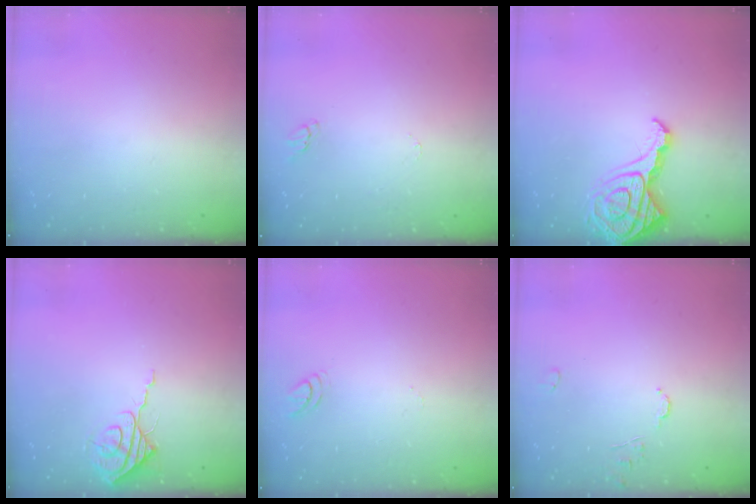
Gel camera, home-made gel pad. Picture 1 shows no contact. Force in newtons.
{"total": 2.9, "press": 2.9, "slide": 0.2}
{"total": 13.5, "press": 13.4, "slide": 1.4}
{"total": 8.0, "press": 8.0, "slide": 0.3}
{"total": 3.3, "press": 3.3, "slide": 0.3}
{"total": 7.0, "press": 7.0, "slide": 0.7}